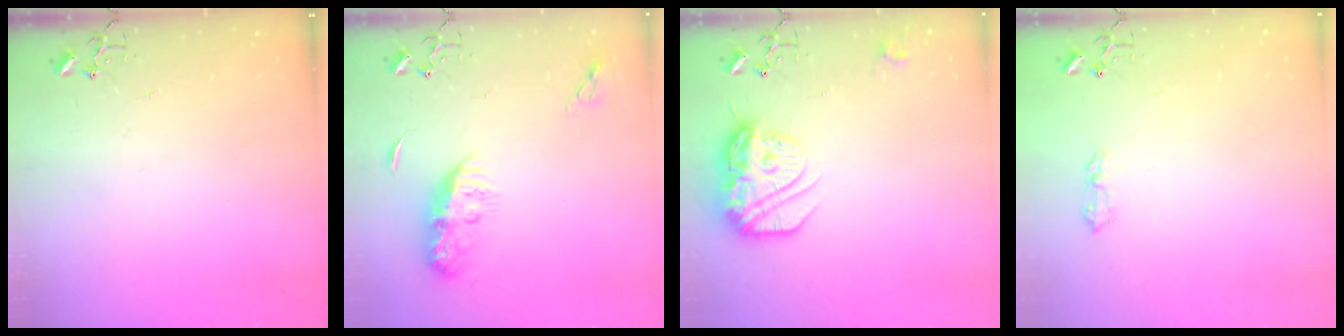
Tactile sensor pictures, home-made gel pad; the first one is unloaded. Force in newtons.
{"total": 9.8, "press": 9.8, "slide": 0.5}
{"total": 17.7, "press": 17.6, "slide": 1.8}
{"total": 7.0, "press": 6.9, "slide": 0.9}